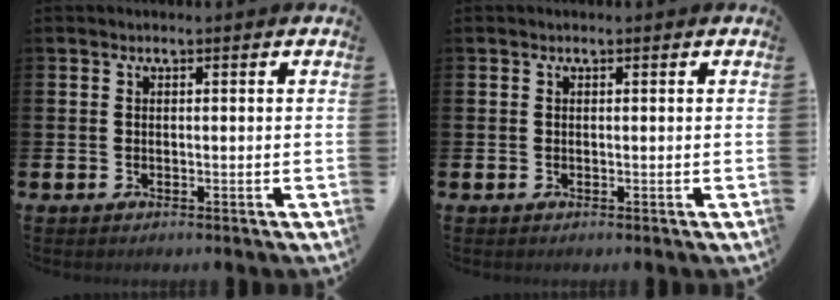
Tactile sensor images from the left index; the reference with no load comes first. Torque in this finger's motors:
{"motor_torque": [-0.08, -0.04, 0.06, -0.01]}